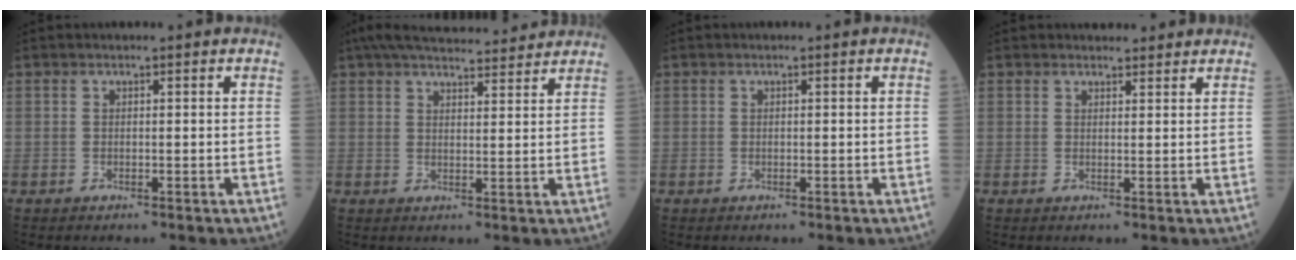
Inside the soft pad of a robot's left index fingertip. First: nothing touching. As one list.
[{"total": 14.6, "force": [13.4, 2.1, 5.3], "torque": [-0.083, 0.038, 0.190]}, {"total": 0.0}, {"total": 2.7, "force": [2.5, 0.9, 0.3], "torque": [-0.007, 0.009, 0.034]}]